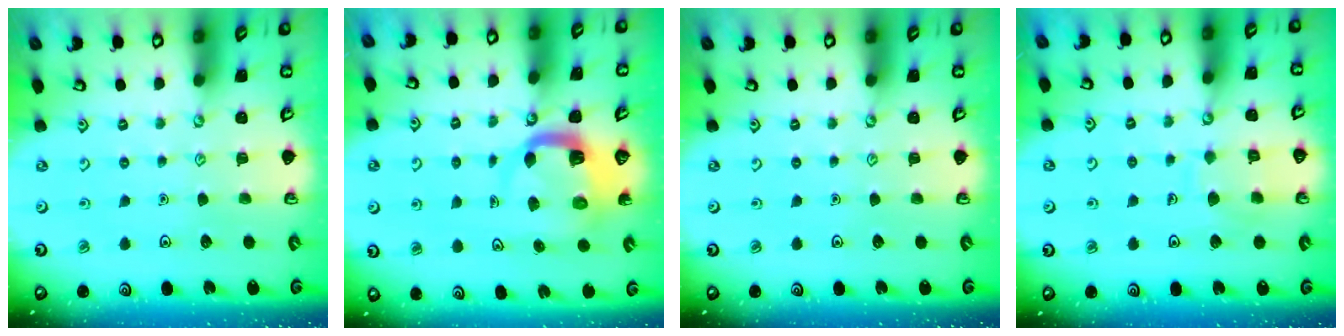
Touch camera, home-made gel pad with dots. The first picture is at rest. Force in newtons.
{"total": 5.7, "press": 5.6, "slide": 0.8}
{"total": 0.0}
{"total": 7.7, "press": 7.7, "slide": 0.8}